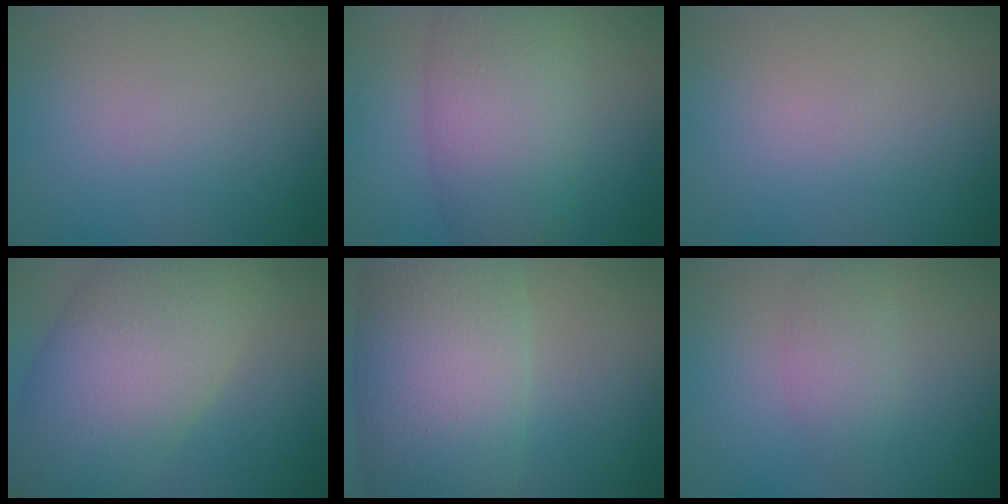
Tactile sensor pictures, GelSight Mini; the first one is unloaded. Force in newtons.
{"total": 7.3, "press": 7.3, "slide": 0.2}
{"total": 0.0}
{"total": 11.1, "press": 11.1, "slide": 0.7}
{"total": 11.7, "press": 11.7, "slide": 0.1}
{"total": 2.0, "press": 2.0, "slide": 0.1}